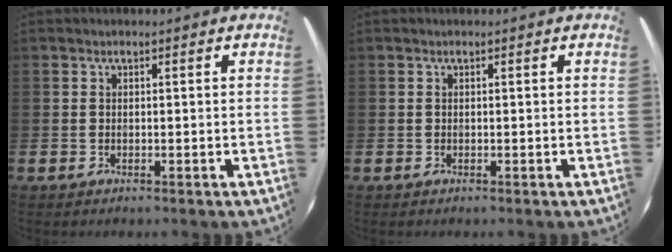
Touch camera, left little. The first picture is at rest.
{"total": 0.0}